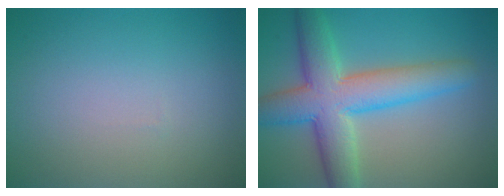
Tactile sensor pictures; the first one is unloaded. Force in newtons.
{"total": 8.3, "press": 8.3, "slide": 0.2}